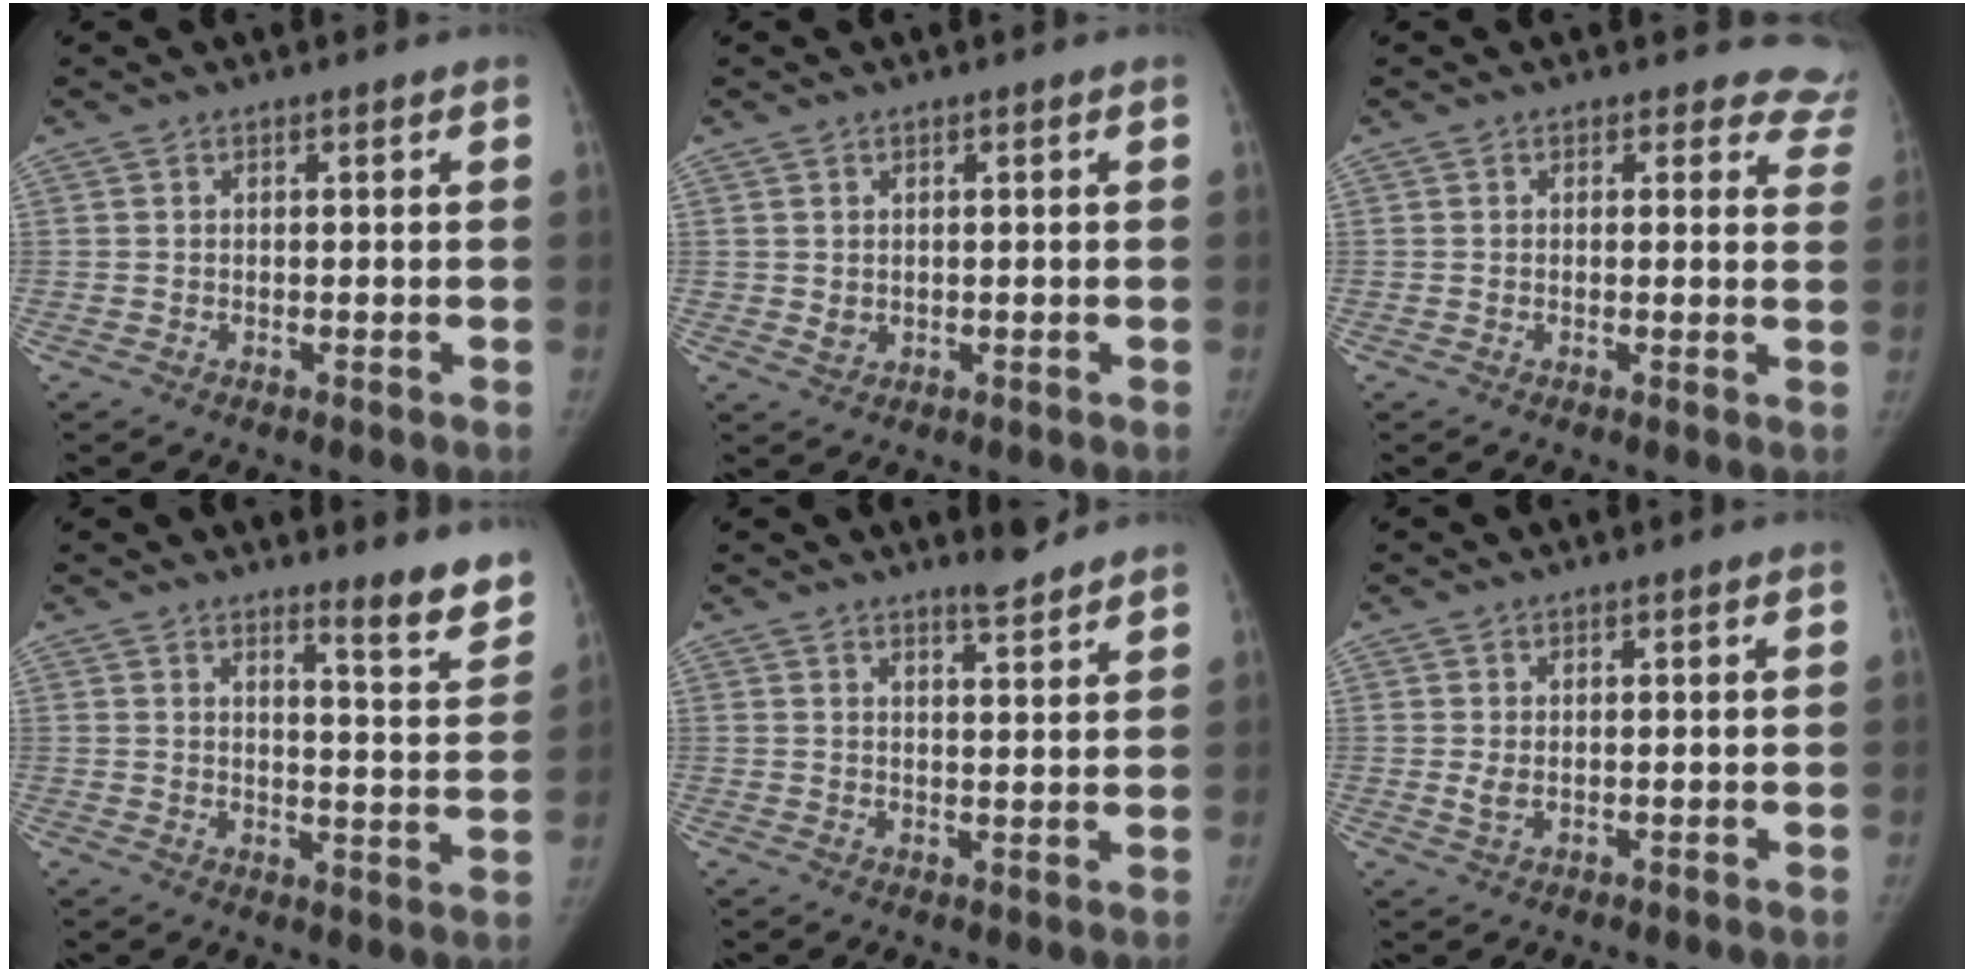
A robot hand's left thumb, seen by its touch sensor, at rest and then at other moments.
{"total": 1.6, "force": [0.2, 1.4, 0.7], "torque": [-0.009, -0.003, 0.010]}
{"total": 7.7, "force": [6.7, 3.7, -0.2], "torque": [0.067, -0.027, 0.030]}
{"total": 8.4, "force": [7.0, 1.2, 4.6], "torque": [-0.038, -0.060, 0.086]}
{"total": 4.1, "force": [3.6, 0.4, 1.9], "torque": [-0.022, -0.033, 0.055]}
{"total": 1.7, "force": [0.2, 1.1, 1.4], "torque": [-0.025, -0.006, 0.006]}